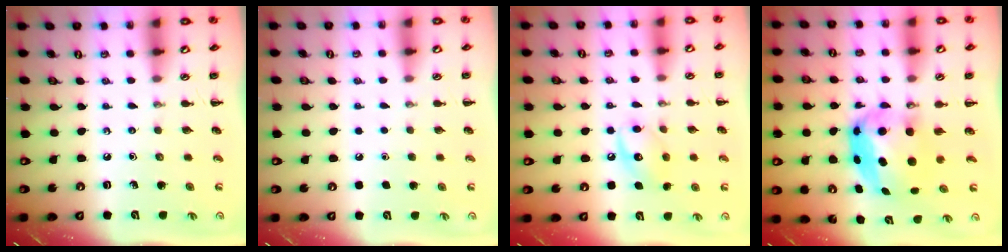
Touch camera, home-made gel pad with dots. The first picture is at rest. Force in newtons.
{"total": 1.6, "press": 1.6, "slide": 0.1}
{"total": 9.7, "press": 9.7, "slide": 0.7}
{"total": 7.2, "press": 7.0, "slide": 1.6}